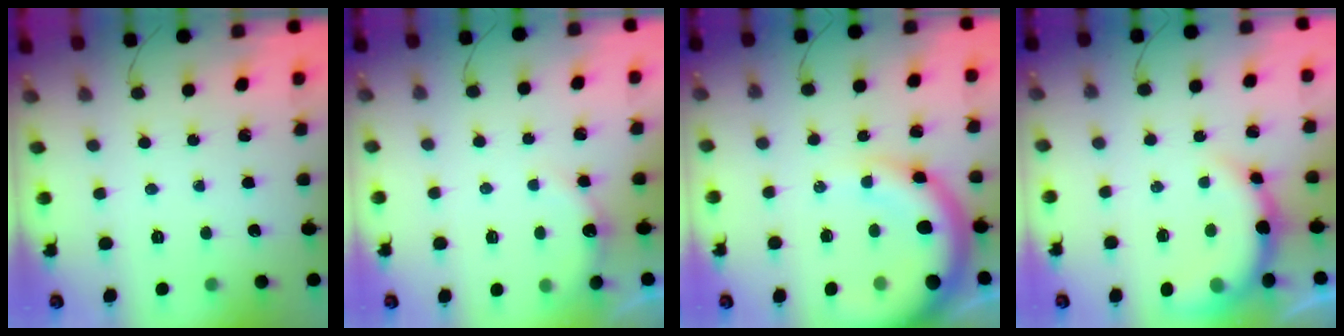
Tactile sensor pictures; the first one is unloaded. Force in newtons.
{"total": 6.8, "press": 6.6, "slide": 1.3}
{"total": 12.8, "press": 12.5, "slide": 2.7}
{"total": 8.8, "press": 8.6, "slide": 1.9}